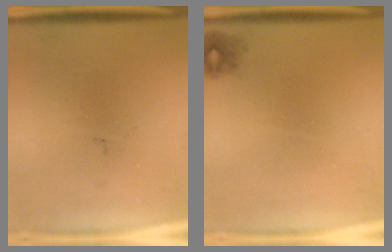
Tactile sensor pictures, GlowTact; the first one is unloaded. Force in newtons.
{"total": 1.1}